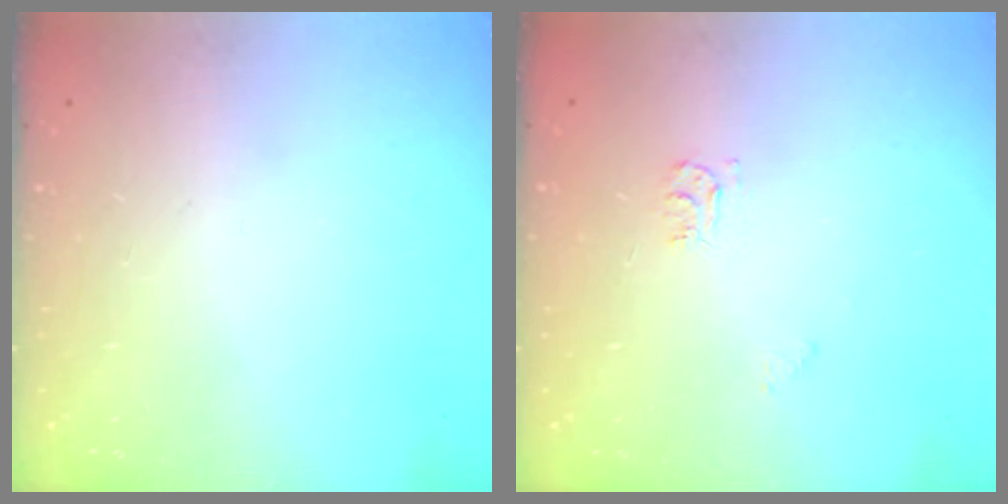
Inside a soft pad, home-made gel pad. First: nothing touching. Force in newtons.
{"total": 3.9, "press": 3.9, "slide": 0.6}